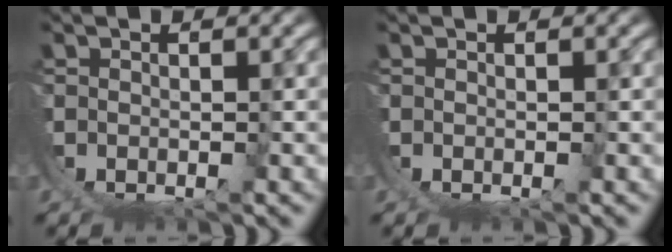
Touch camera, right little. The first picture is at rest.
{"total": 0.0}